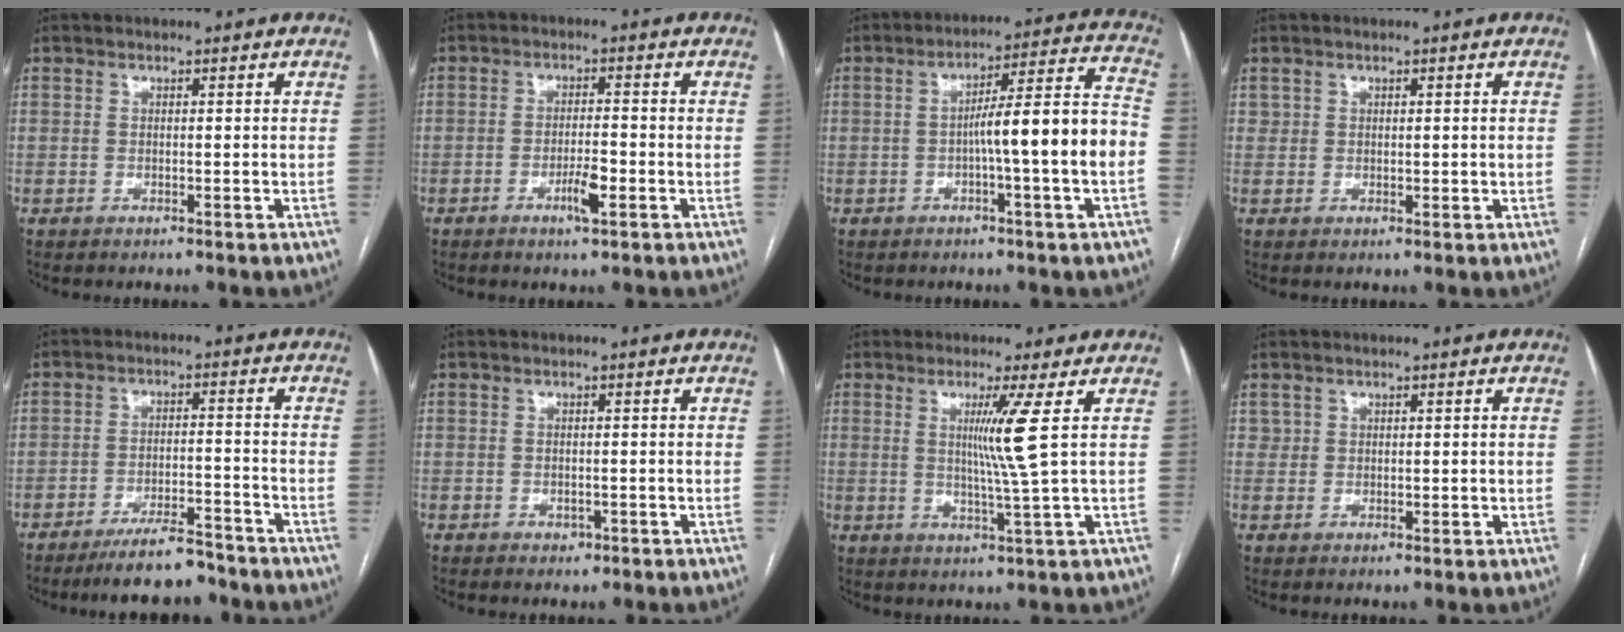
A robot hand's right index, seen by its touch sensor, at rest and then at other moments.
{"total": 3.7, "force": [-1.7, 0.4, 3.2], "torque": [-0.064, -0.002, -0.027]}
{"total": 12.3, "force": [-2.5, -0.5, 12.0], "torque": [-0.181, 0.023, -0.040]}
{"total": 1.4, "force": [0.6, 1.2, 0.3], "torque": [-0.005, 0.001, 0.014]}
{"total": 7.9, "force": [-7.1, 1.4, 3.4], "torque": [-0.051, -0.006, -0.117]}
{"total": 1.1, "force": [-0.6, 0.7, 0.5], "torque": [-0.008, 0.001, -0.003]}
{"total": 5.9, "force": [1.6, -2.4, 5.1], "torque": [-0.102, -0.016, 0.036]}
{"total": 1.5, "force": [0.8, 1.3, 0.1], "torque": [0.004, 0.000, 0.014]}